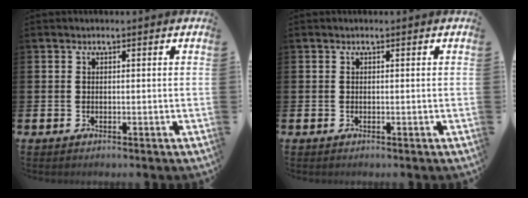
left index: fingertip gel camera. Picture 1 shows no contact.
{"total": 0.0}